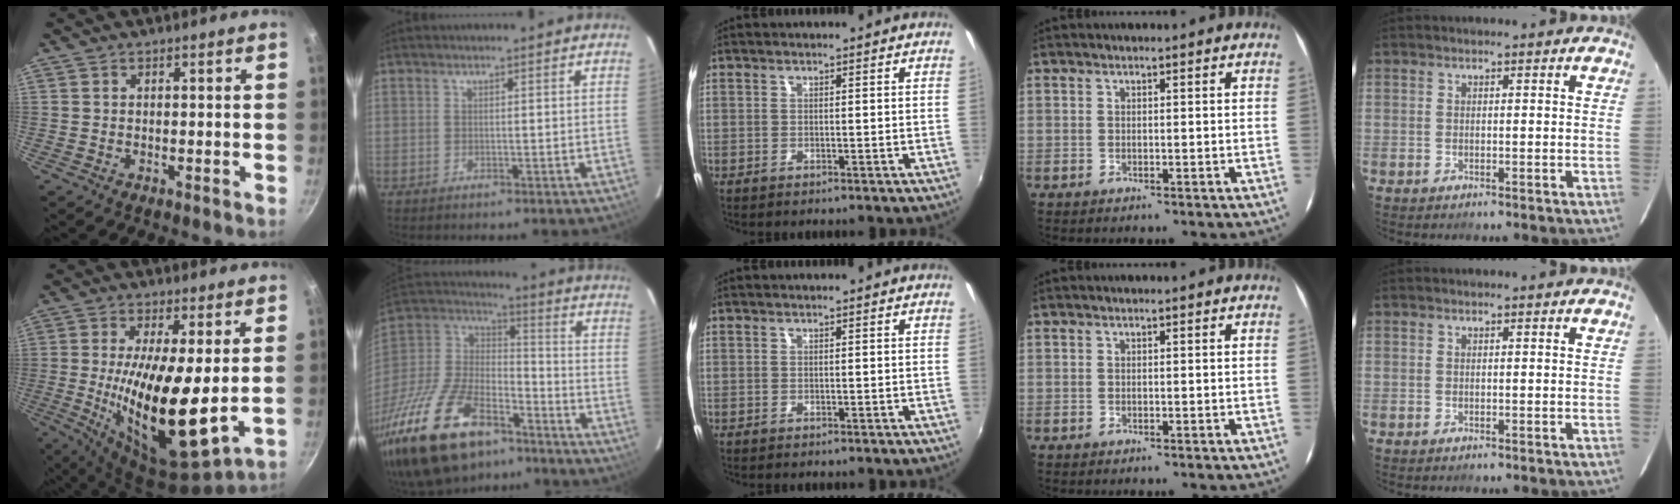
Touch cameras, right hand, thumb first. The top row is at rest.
{"thumb": {"total": 18.4, "force": [-0.1, 5.6, 17.5], "torque": [-0.309, -0.027, 0.001]}, "index": {"total": 32.7, "force": [-20.9, 15.9, 19.5], "torque": [-0.419, -0.020, -0.339]}}